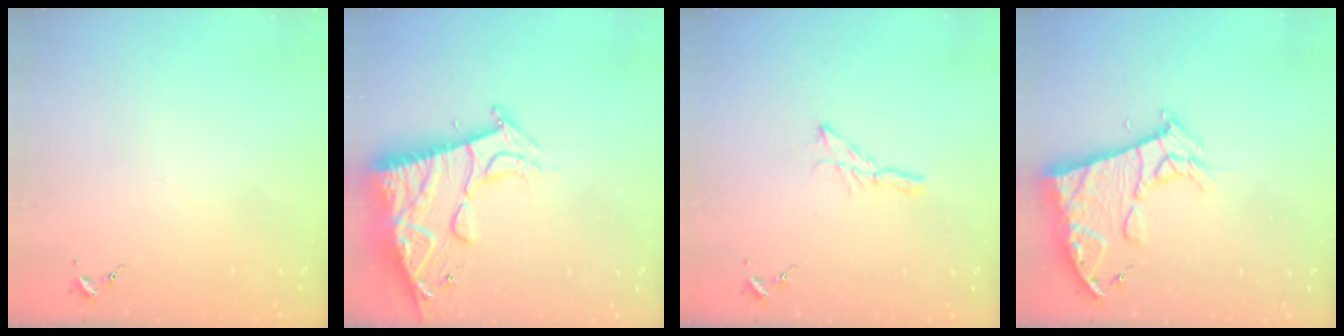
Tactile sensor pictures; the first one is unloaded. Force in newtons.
{"total": 18.9, "press": 18.8, "slide": 1.8}
{"total": 5.3, "press": 5.3, "slide": 0.2}
{"total": 14.1, "press": 14.0, "slide": 1.5}